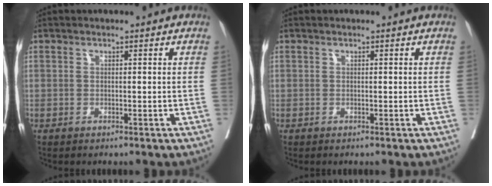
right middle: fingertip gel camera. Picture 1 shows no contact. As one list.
[{"total": 0.0}]